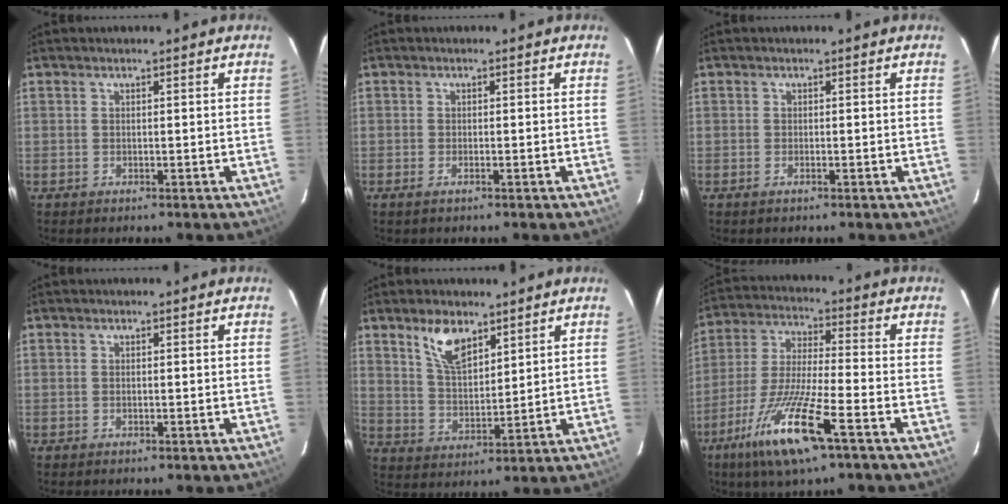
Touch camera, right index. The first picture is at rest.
{"total": 1.2, "force": [-0.8, 0.4, 0.9], "torque": [-0.019, -0.001, -0.015]}
{"total": 0.6, "force": [-0.4, 0.2, 0.4], "torque": [-0.009, 0.000, -0.009]}
{"total": 0.0}
{"total": 8.3, "force": [5.3, 3.8, 5.1], "torque": [-0.091, 0.006, 0.107]}
{"total": 15.9, "force": [-8.7, 2.0, 13.2], "torque": [-0.277, -0.032, -0.167]}